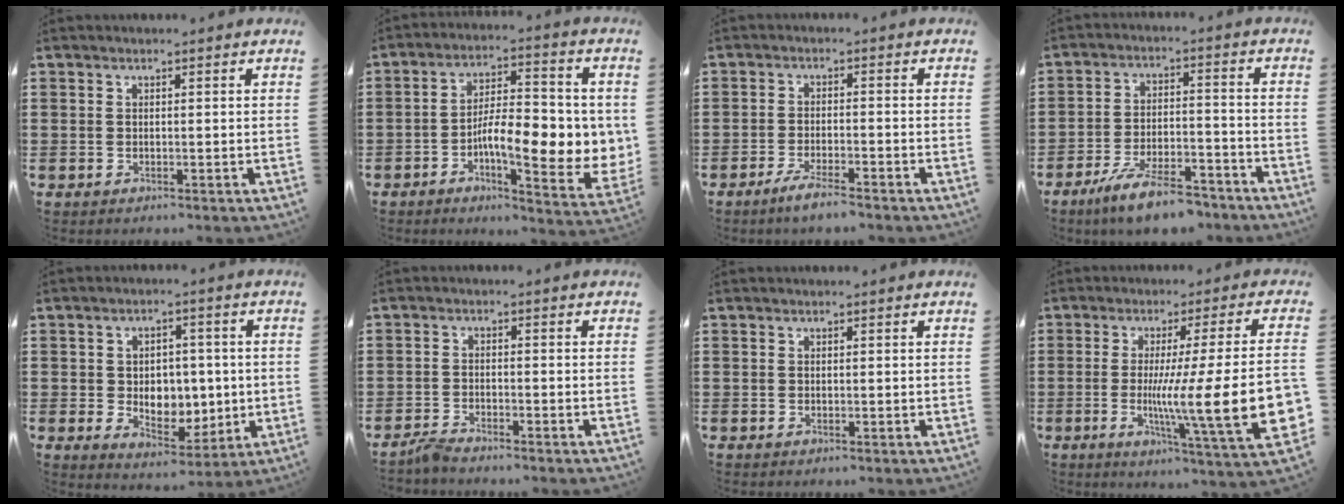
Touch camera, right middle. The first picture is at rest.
{"total": 10.1, "force": [-1.6, 3.2, 9.5], "torque": [-0.161, -0.024, -0.031]}
{"total": 3.4, "force": [-2.7, 0.1, 2.0], "torque": [-0.041, -0.001, -0.051]}
{"total": 8.7, "force": [-7.3, 1.4, 4.6], "torque": [-0.090, 0.007, -0.139]}
{"total": 5.6, "force": [0.4, 4.8, 2.9], "torque": [-0.051, 0.002, 0.004]}
{"total": 2.1, "force": [-2.0, 0.2, 0.7], "torque": [-0.022, 0.002, -0.042]}
{"total": 0.0}
{"total": 15.7, "force": [-3.2, 1.3, 15.3], "torque": [-0.277, -0.022, -0.053]}